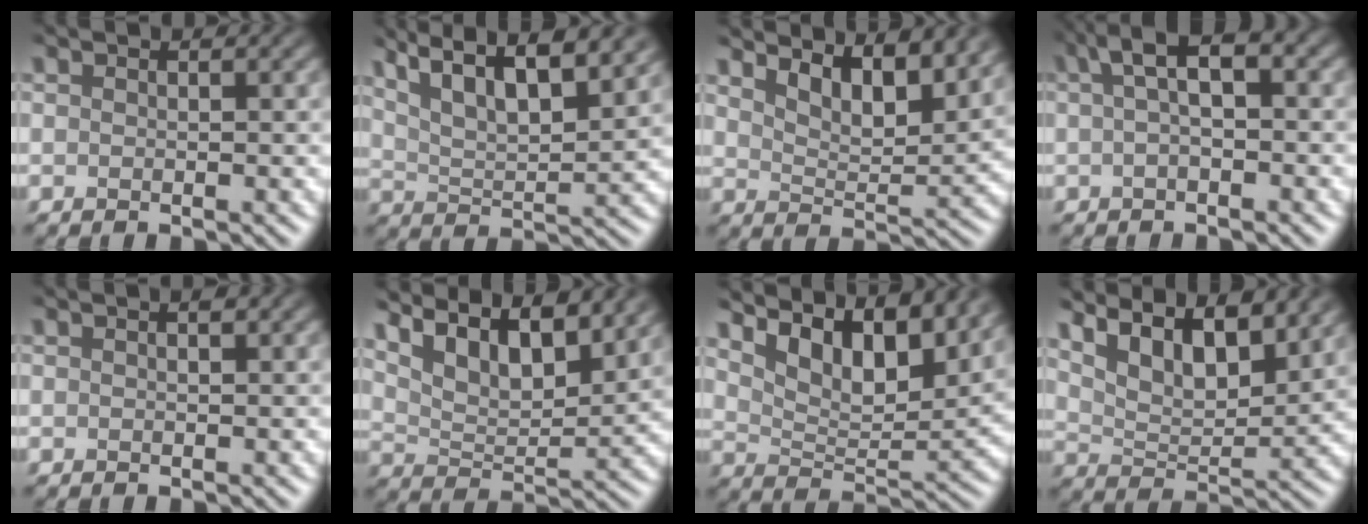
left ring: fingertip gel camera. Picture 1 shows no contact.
{"total": 11.0, "force": [7.7, 3.2, 7.1], "torque": [-0.111, 0.031, 0.095]}
{"total": 5.6, "force": [4.2, 1.5, 3.3], "torque": [-0.056, -0.004, 0.064]}
{"total": 3.7, "force": [1.0, 1.1, 3.4], "torque": [-0.059, 0.014, 0.009]}
{"total": 0.7, "force": [0.3, 0.1, 0.6], "torque": [-0.007, 0.003, 0.004]}
{"total": 7.7, "force": [5.3, 2.8, 4.9], "torque": [-0.086, 0.007, 0.079]}
{"total": 7.8, "force": [5.3, 2.9, 4.9], "torque": [-0.081, -0.008, 0.093]}
{"total": 6.9, "force": [4.6, 2.7, 4.5], "torque": [-0.076, 0.005, 0.069]}